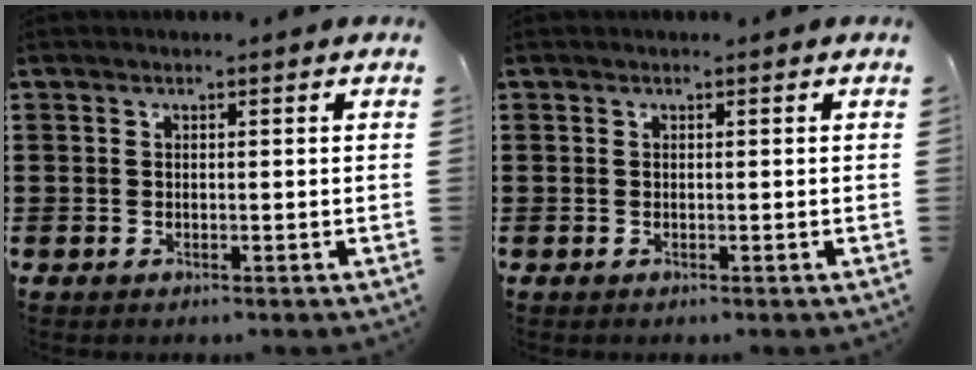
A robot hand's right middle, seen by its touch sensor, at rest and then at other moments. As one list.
[{"total": 0.0}]